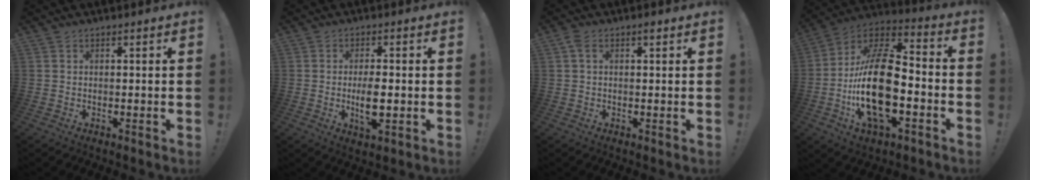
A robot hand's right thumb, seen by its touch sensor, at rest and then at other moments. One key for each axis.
{"total": 6.6, "fx": -0.9, "fy": 2.8, "fz": 5.9, "tx": -0.107, "ty": -0.005, "tz": -0.016}
{"total": 1.9, "fx": 0.8, "fy": 0.9, "fz": 1.4, "tx": -0.025, "ty": 0.002, "tz": 0.012}
{"total": 24.6, "fx": -4.5, "fy": 11.9, "fz": 21.0, "tx": -0.414, "ty": 0.021, "tz": -0.074}